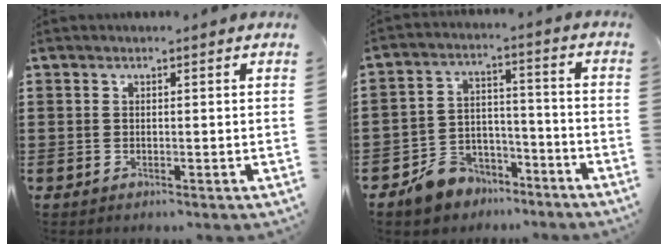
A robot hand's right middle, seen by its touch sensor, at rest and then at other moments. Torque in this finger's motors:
{"motor_torque": [2.14, 0.00, 0.21, 0.08]}